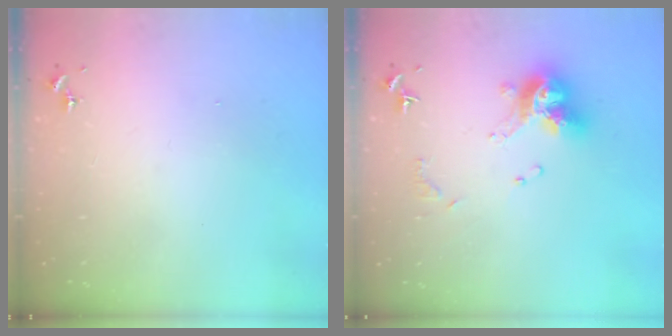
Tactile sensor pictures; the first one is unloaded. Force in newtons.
{"total": 12.9, "press": 12.8, "slide": 1.4}